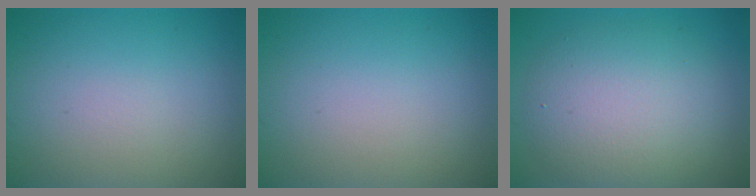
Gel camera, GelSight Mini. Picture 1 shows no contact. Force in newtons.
{"total": 0.0}
{"total": 6.8, "press": 6.8, "slide": 0.5}